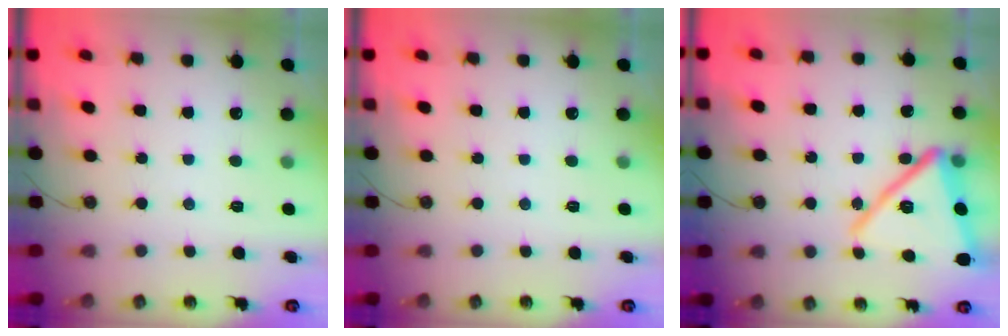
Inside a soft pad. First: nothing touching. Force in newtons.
{"total": 0.0}
{"total": 20.6, "press": 20.5, "slide": 1.5}